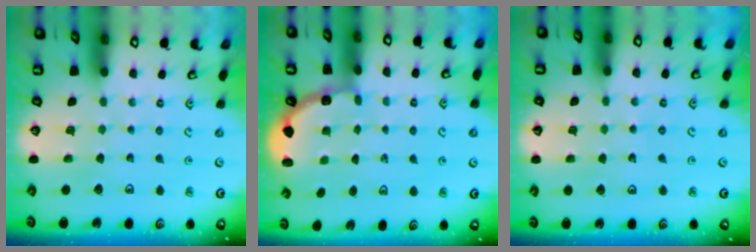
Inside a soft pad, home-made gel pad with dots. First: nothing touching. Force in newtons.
{"total": 3.1, "press": 2.4, "slide": 1.9}
{"total": 4.9, "press": 4.5, "slide": 1.9}